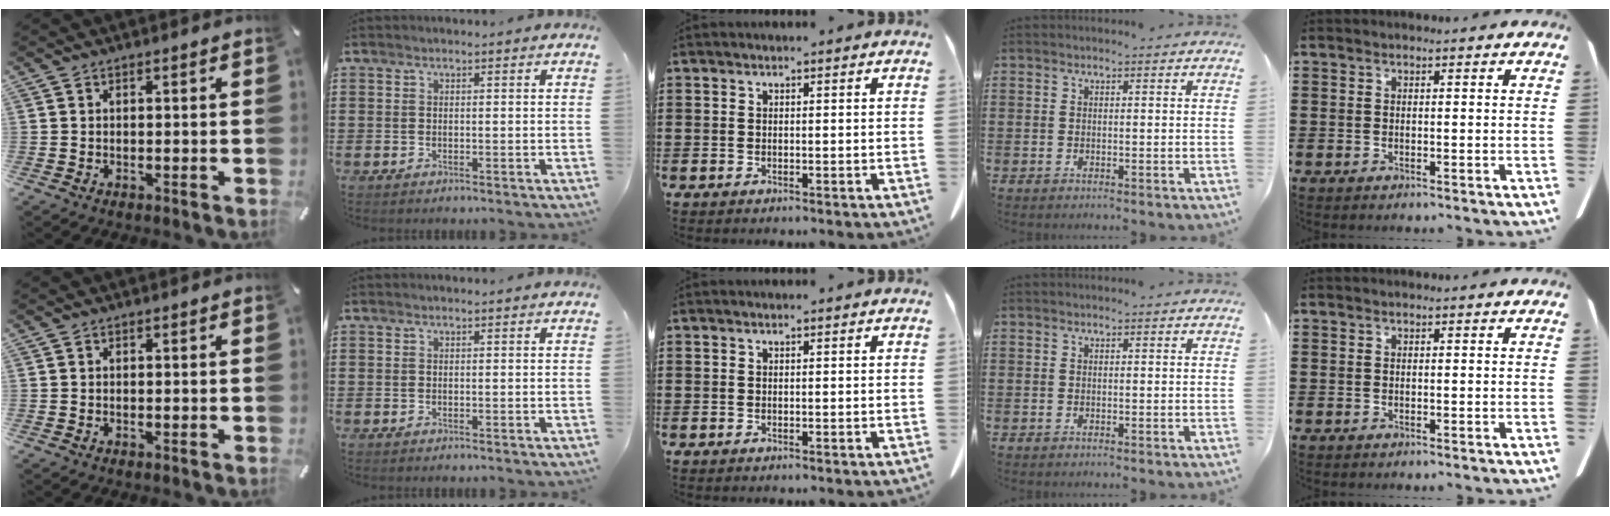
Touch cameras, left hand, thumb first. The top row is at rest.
{}